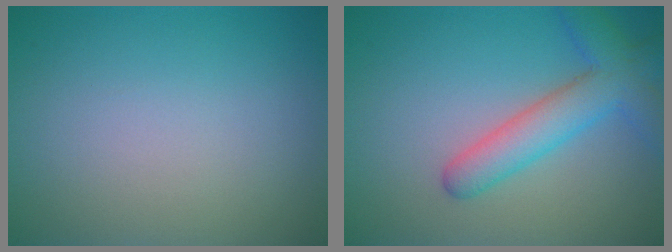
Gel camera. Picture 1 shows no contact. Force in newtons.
{"total": 4.9, "press": 4.9, "slide": 0.3}